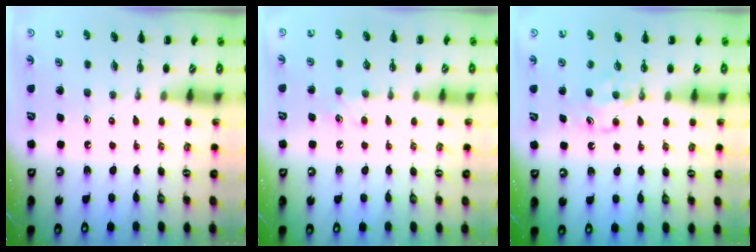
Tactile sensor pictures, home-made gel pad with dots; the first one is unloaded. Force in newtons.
{"total": 5.9, "press": 5.7, "slide": 1.8}
{"total": 5.7, "press": 5.5, "slide": 1.6}